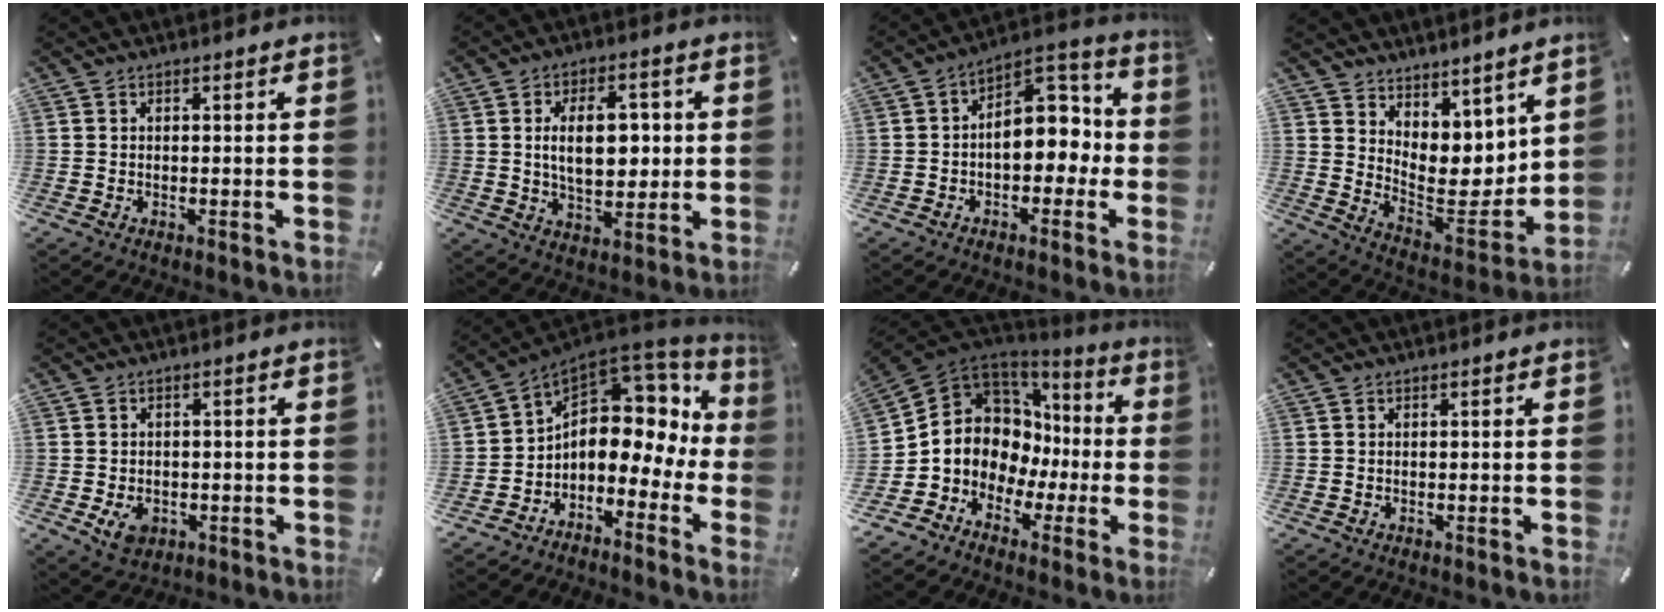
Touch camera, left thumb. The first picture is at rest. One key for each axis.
{"total": 11.7, "fx": 1.9, "fy": 6.8, "fz": 9.4, "tx": -0.163, "ty": 0.002, "tz": 0.027}
{"total": 12.1, "fx": 0.5, "fy": 8.7, "fz": 8.5, "tx": -0.088, "ty": -0.013, "tz": 0.009}
{"total": 8.4, "fx": 4.3, "fy": 6.5, "fz": 3.2, "tx": -0.028, "ty": -0.069, "tz": 0.089}
{"total": 5.1, "fx": -1.6, "fy": 4.1, "fz": 2.6, "tx": -0.037, "ty": -0.001, "tz": -0.030}
{"total": 9.5, "fx": 2.2, "fy": 7.3, "fz": 5.6, "tx": -0.089, "ty": -0.037, "tz": 0.039}
{"total": 9.2, "fx": -0.2, "fy": 8.9, "fz": 2.2, "tx": -0.060, "ty": -0.042, "tz": 0.003}
{"total": 0.0}